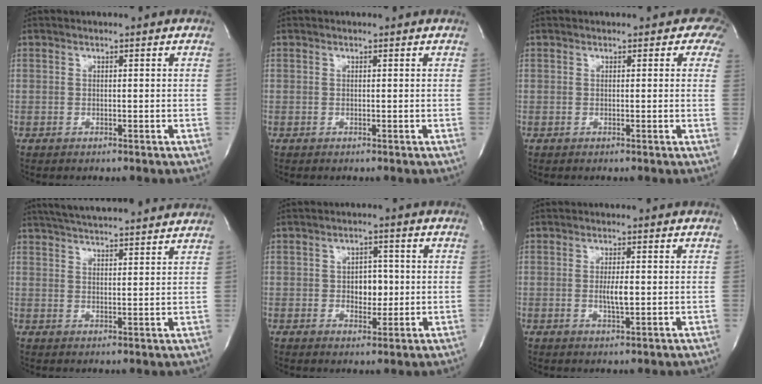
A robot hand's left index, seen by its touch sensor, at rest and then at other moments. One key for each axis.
{"total": 0.0}
{"total": 2.8, "fx": 1.5, "fy": 2.0, "fz": 1.1, "tx": 0.015, "ty": 0.000, "tz": 0.002}
{"total": 15.2, "fx": 13.8, "fy": 1.6, "fz": 6.1, "tx": -0.105, "ty": 0.031, "tz": 0.192}
{"total": 4.3, "fx": -0.2, "fy": 2.8, "fz": 3.3, "tx": -0.039, "ty": 0.008, "tz": 0.002}
{"total": 3.0, "fx": -0.3, "fy": 0.5, "fz": 2.9, "tx": -0.054, "ty": -0.003, "tz": -0.004}